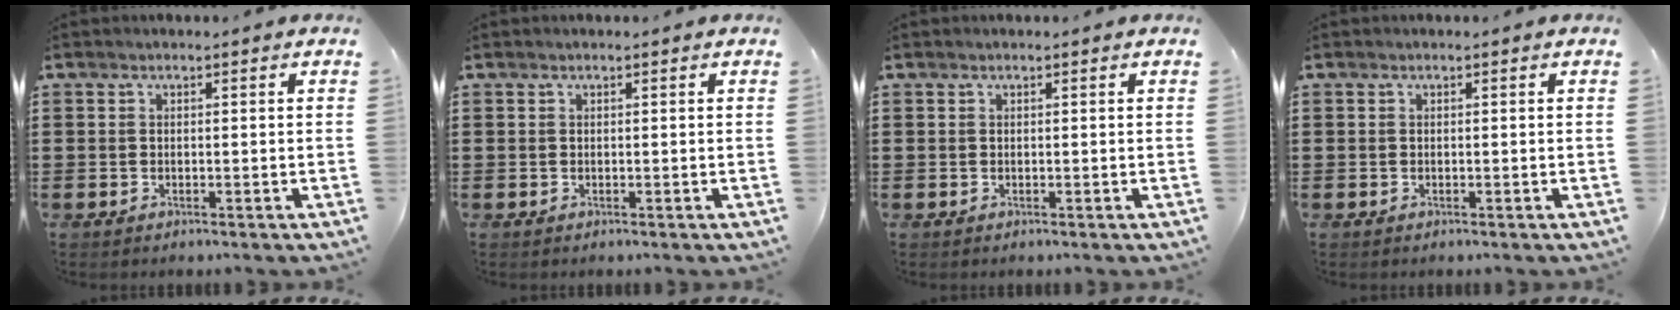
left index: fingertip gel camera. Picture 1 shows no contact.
{"total": 0.0}
{"total": 0.0}
{"total": 0.0}